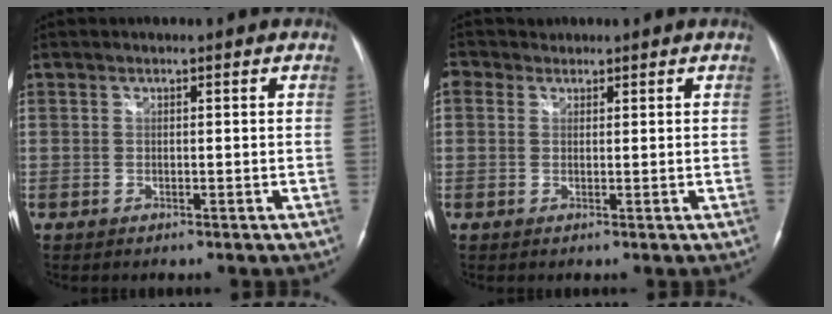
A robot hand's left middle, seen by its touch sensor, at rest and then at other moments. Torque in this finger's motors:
{"motor_torque": [0.31, -0.30, -0.02, 0.03]}